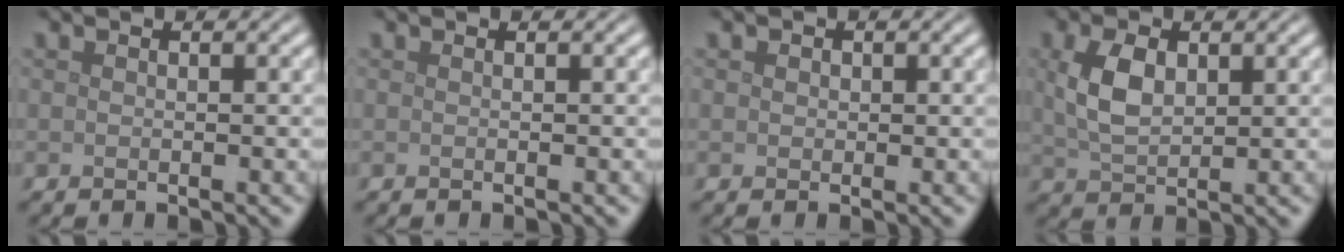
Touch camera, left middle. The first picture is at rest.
{"total": 0.0}
{"total": 0.8, "force": [0.3, 0.7, 0.2], "torque": [0.000, -0.001, 0.002]}
{"total": 4.2, "force": [1.2, 2.6, 3.1], "torque": [-0.078, 0.004, 0.027]}